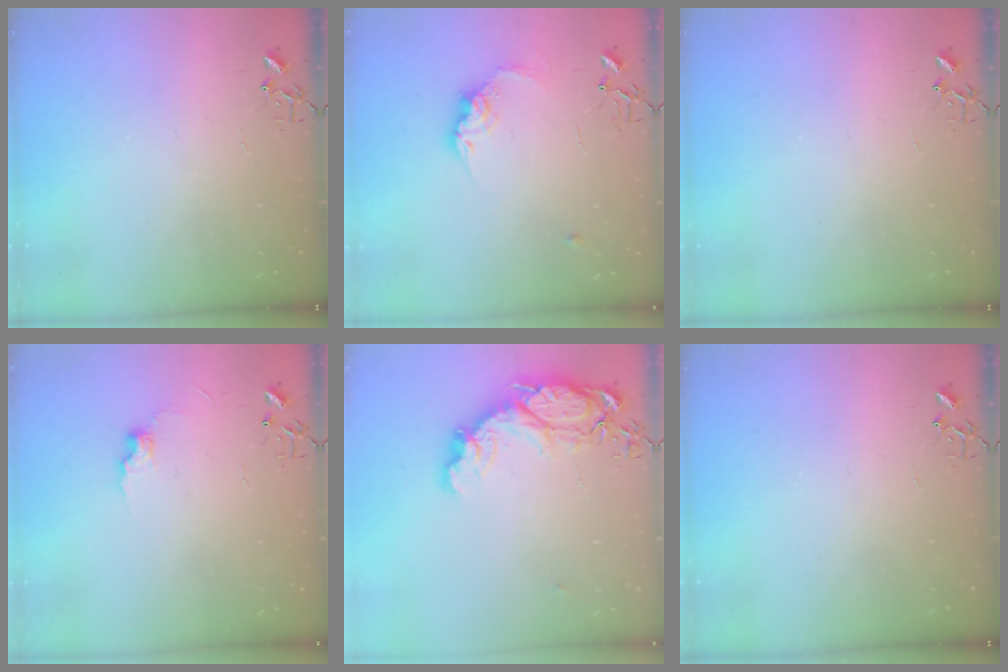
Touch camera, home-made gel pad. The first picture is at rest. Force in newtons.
{"total": 10.7, "press": 10.7, "slide": 0.6}
{"total": 0.0}
{"total": 7.9, "press": 7.9, "slide": 0.7}
{"total": 16.0, "press": 16.0, "slide": 1.3}
{"total": 0.0}